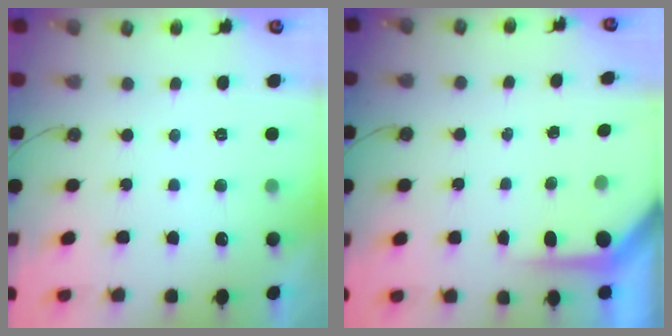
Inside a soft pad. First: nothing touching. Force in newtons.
{"total": 4.3, "press": 4.2, "slide": 0.4}